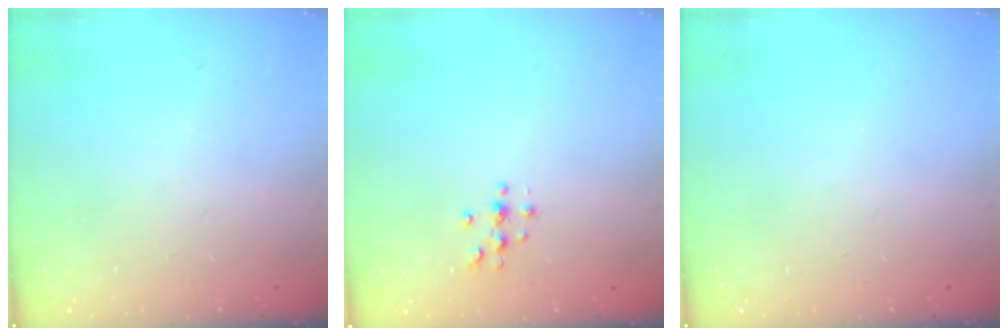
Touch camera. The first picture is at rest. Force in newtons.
{"total": 3.7, "press": 3.7, "slide": 0.4}
{"total": 0.0}